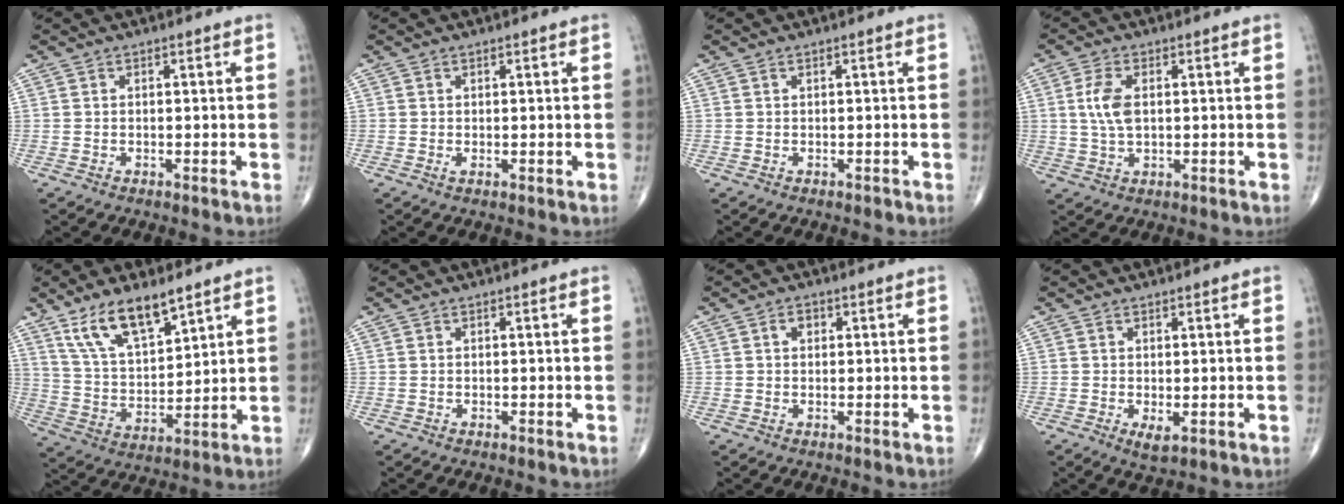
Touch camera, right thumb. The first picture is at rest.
{"total": 0.5, "force": [0.1, 0.2, 0.5], "torque": [-0.009, -0.003, 0.001]}
{"total": 0.0}
{"total": 5.6, "force": [0.9, 3.0, 4.7], "torque": [-0.103, 0.000, 0.016]}
{"total": 12.9, "force": [8.6, 4.9, 8.3], "torque": [-0.137, -0.041, 0.172]}
{"total": 0.0}
{"total": 1.9, "force": [0.6, 1.5, 1.0], "torque": [-0.009, 0.002, 0.006]}
{"total": 2.4, "force": [-0.4, 1.1, 2.1], "torque": [-0.034, -0.007, -0.001]}